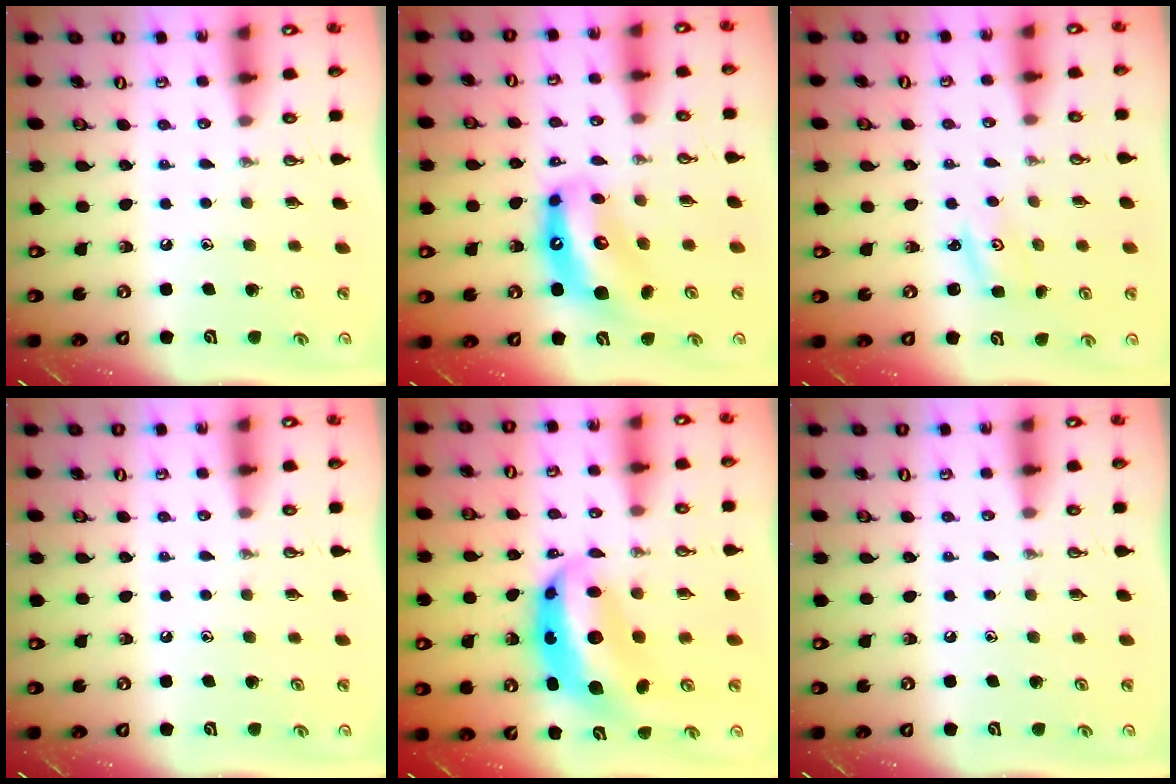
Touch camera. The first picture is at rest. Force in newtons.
{"total": 12.2, "press": 12.2, "slide": 1.1}
{"total": 1.5, "press": 1.5, "slide": 0.1}
{"total": 0.0}
{"total": 10.9, "press": 10.9, "slide": 1.2}
{"total": 0.0}